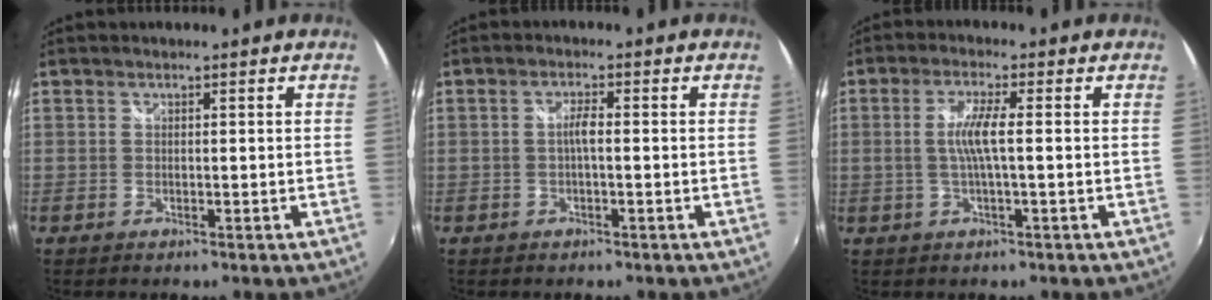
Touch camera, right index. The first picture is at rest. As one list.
[{"total": 2.0, "force": [-0.4, 0.3, 2.0], "torque": [-0.038, 0.005, -0.008]}, {"total": 5.0, "force": [-0.1, 0.1, 5.0], "torque": [-0.097, 0.000, 0.000]}]